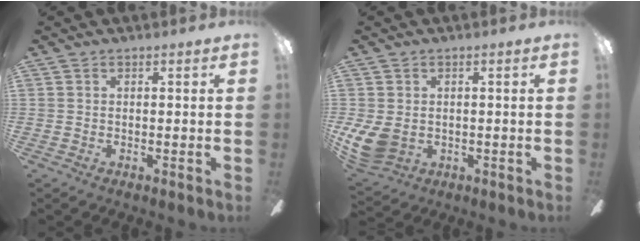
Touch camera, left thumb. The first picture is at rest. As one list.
[{"total": 7.2, "force": [-0.3, 5.6, 4.5], "torque": [-0.102, -0.001, -0.001]}]